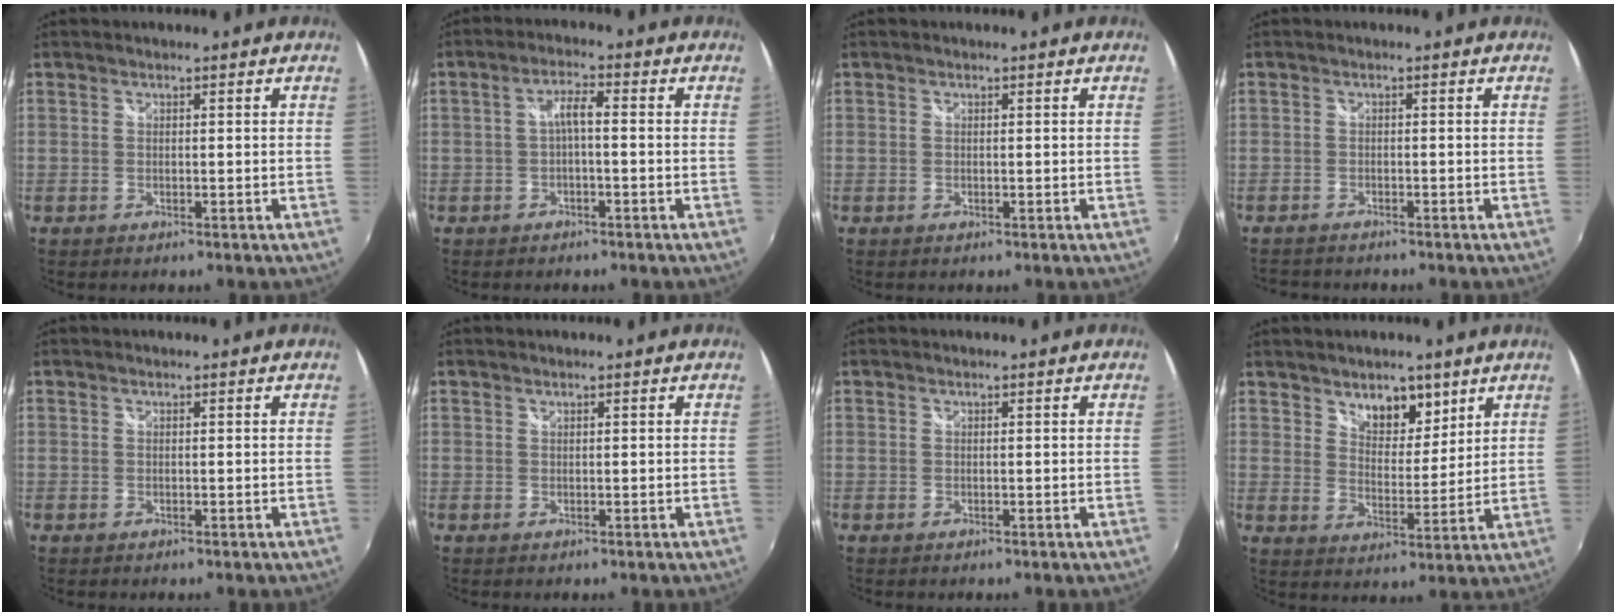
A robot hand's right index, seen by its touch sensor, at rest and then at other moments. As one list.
[{"total": 3.1, "force": [-0.7, 0.6, 3.0], "torque": [-0.057, 0.008, -0.012]}, {"total": 0.0}, {"total": 2.9, "force": [-2.7, 0.9, 0.5], "torque": [-0.025, -0.009, -0.050]}, {"total": 0.0}, {"total": 0.0}, {"total": 0.0}, {"total": 7.4, "force": [5.1, 4.0, 3.6], "torque": [-0.042, -0.004, 0.085]}]